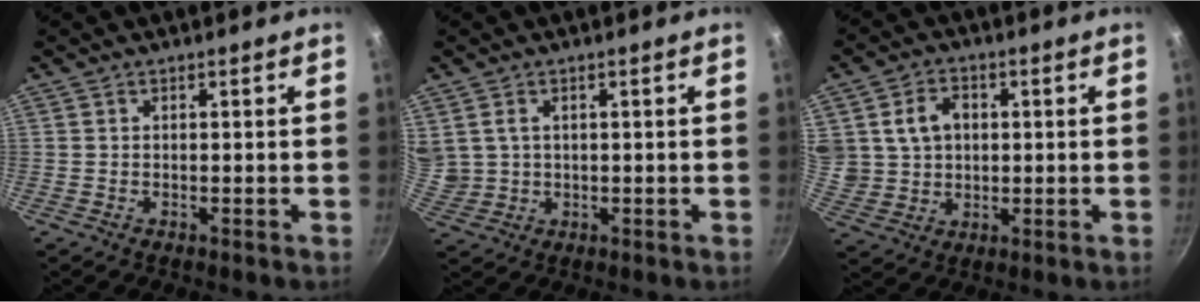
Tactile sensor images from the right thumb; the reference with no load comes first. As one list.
[{"total": 5.9, "force": [1.8, 4.6, 3.2], "torque": [-0.056, -0.003, 0.048]}, {"total": 10.4, "force": [2.4, 8.5, 5.4], "torque": [-0.083, 0.002, 0.051]}]